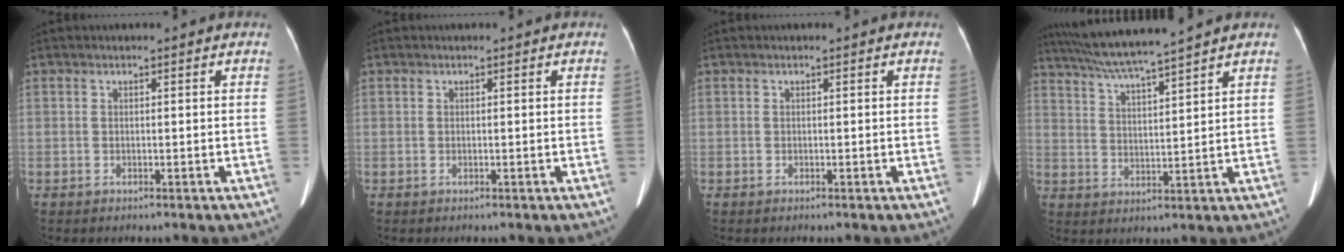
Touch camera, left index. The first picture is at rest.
{"total": 0.0}
{"total": 1.6, "force": [-1.4, -0.2, -0.7], "torque": [0.013, -0.004, -0.027]}
{"total": 9.1, "force": [7.9, -1.6, 4.1], "torque": [-0.073, 0.013, 0.136]}